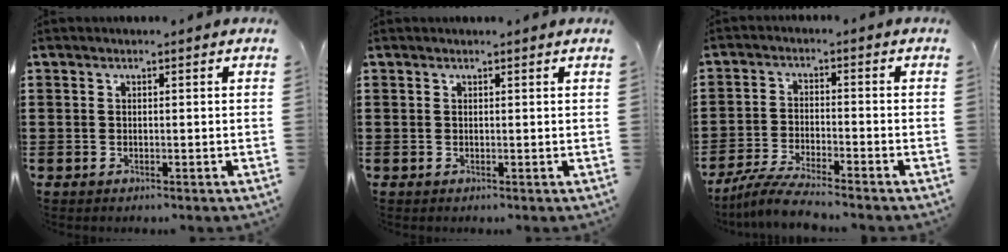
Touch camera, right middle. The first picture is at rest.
{"total": 0.0}
{"total": 5.4, "force": [-4.9, 0.0, 2.2], "torque": [-0.059, -0.017, -0.097]}